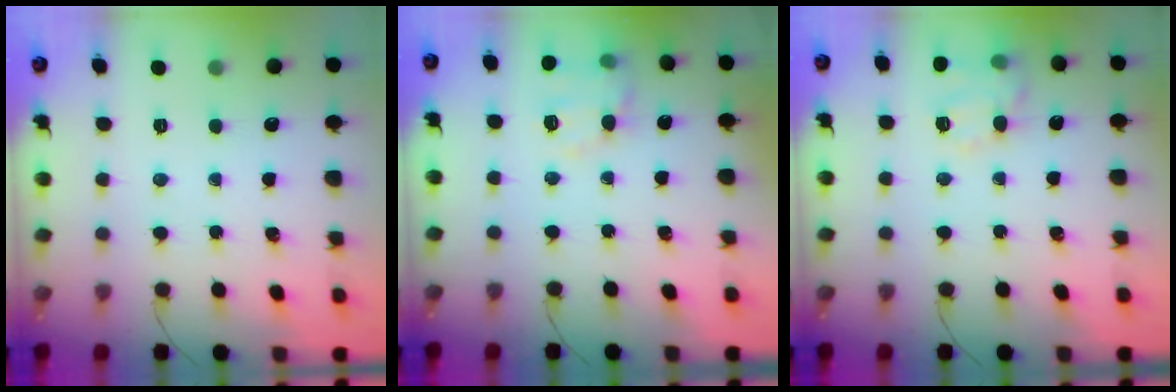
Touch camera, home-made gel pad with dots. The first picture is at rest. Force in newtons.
{"total": 12.0, "press": 11.9, "slide": 1.7}
{"total": 13.3, "press": 13.2, "slide": 1.5}